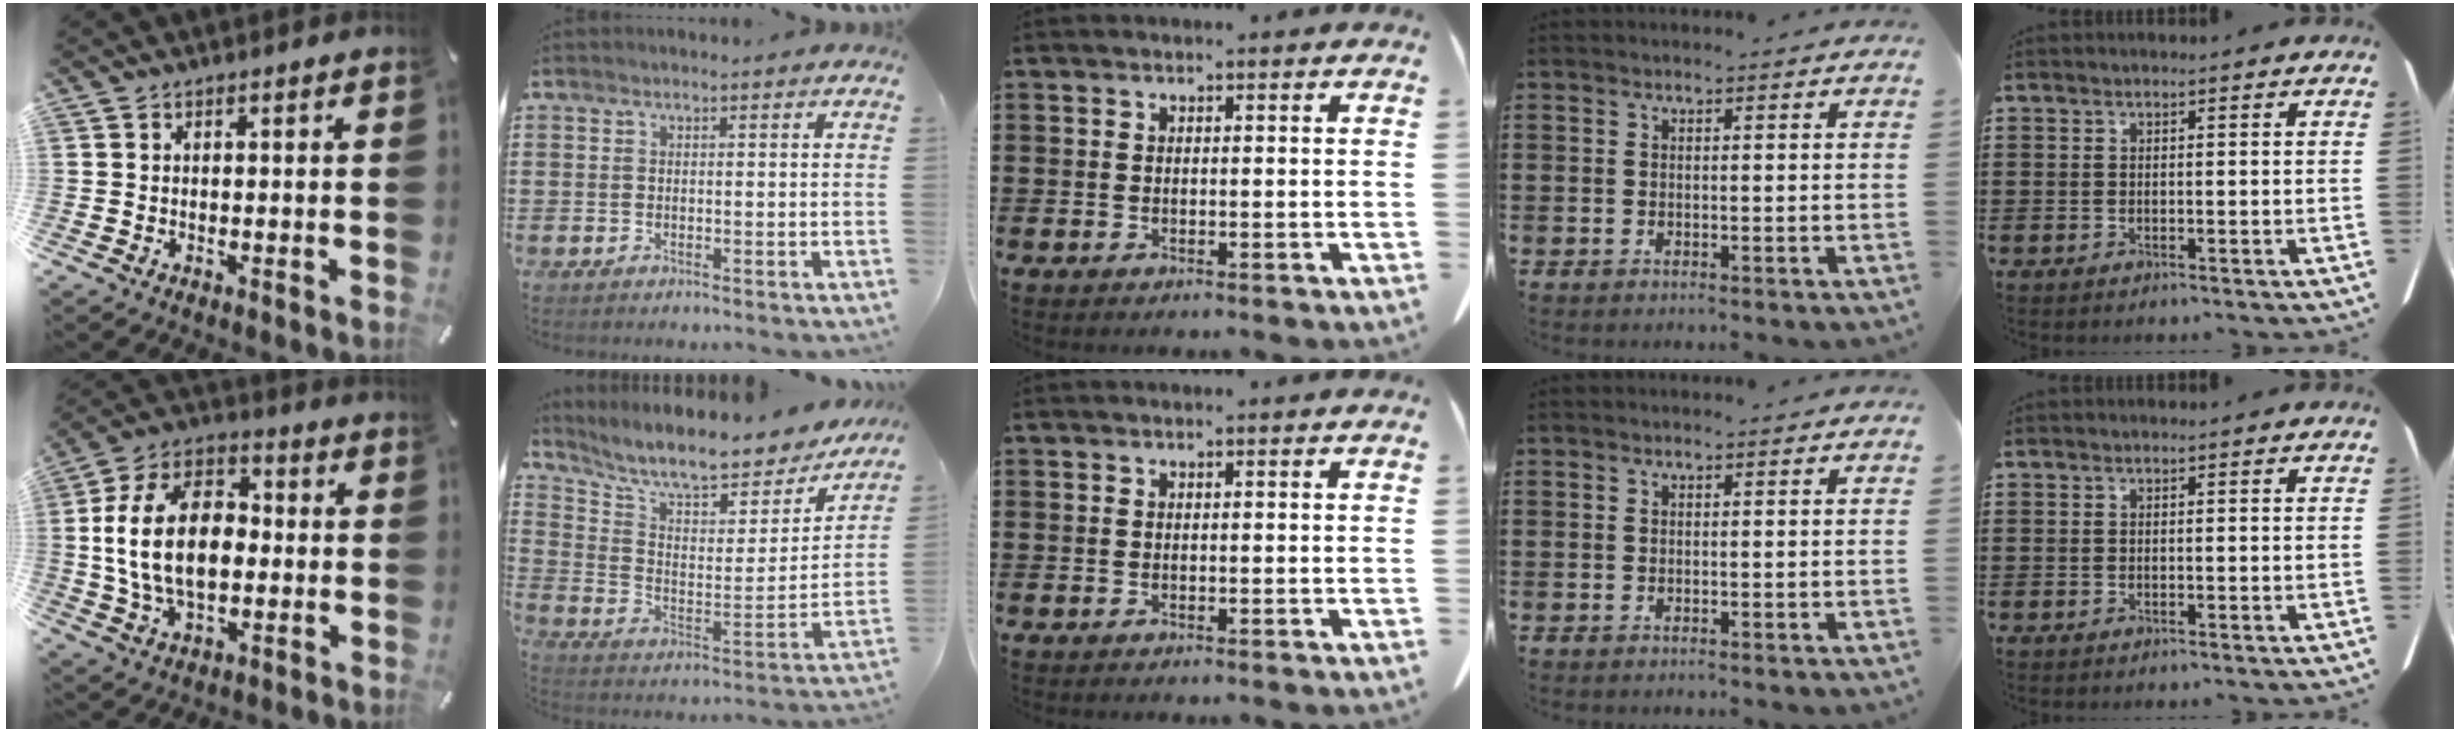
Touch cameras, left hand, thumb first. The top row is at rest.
{"thumb": {"total": 18.1, "force": [-0.4, 12.3, 13.3], "torque": [-0.285, 0.014, -0.009]}, "index": {"total": 10.0, "force": [8.8, 1.7, 4.6], "torque": [-0.112, -0.062, 0.146]}}